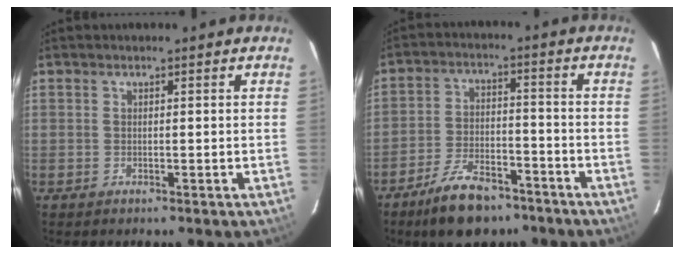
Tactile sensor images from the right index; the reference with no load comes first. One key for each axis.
{"total": 11.7, "fx": -8.6, "fy": 5.1, "fz": 5.9, "tx": -0.129, "ty": 0.006, "tz": -0.141}